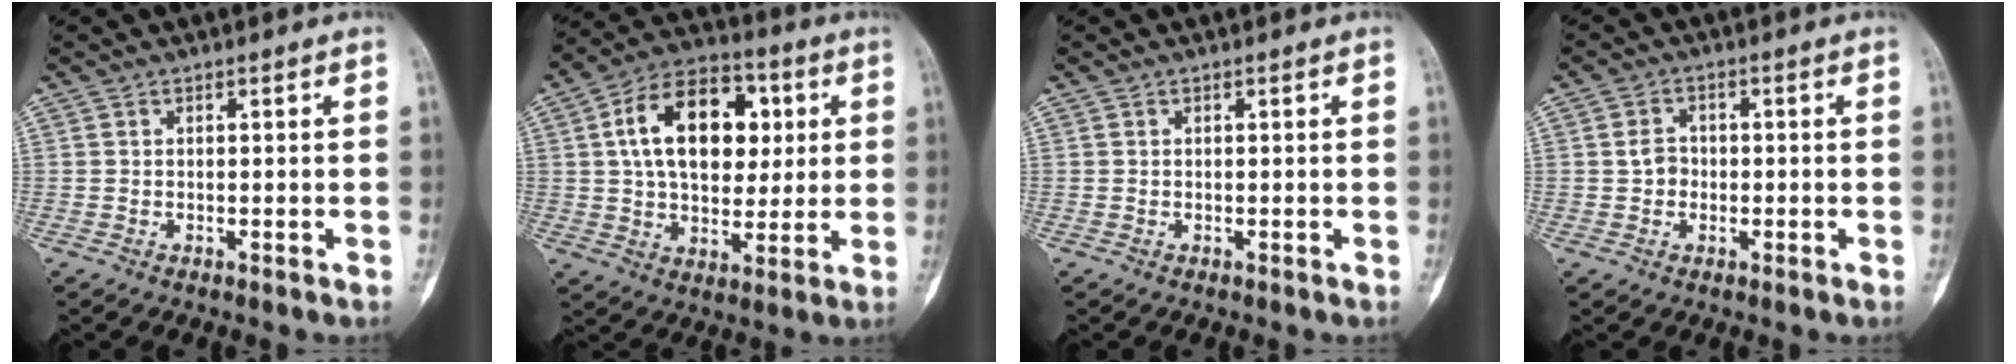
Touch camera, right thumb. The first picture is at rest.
{"total": 18.6, "force": [4.1, 12.0, 13.6], "torque": [-0.189, 0.009, 0.067]}
{"total": 0.0}
{"total": 3.2, "force": [-0.3, 2.8, 1.5], "torque": [-0.014, 0.010, -0.008]}